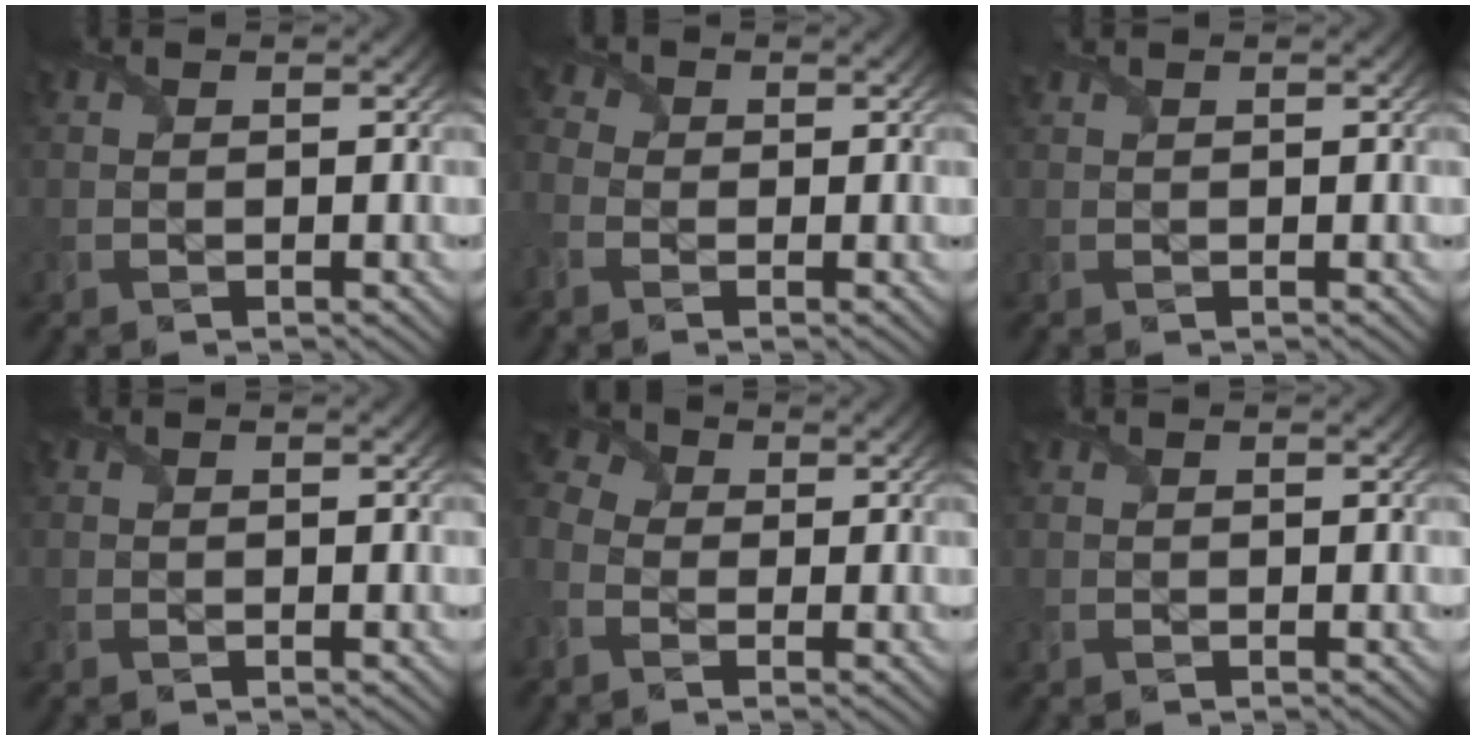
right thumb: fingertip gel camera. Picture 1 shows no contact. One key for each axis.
{"total": 3.1, "fx": -1.1, "fy": 2.5, "fz": 1.5, "tx": -0.052, "ty": 0.000, "tz": -0.028}
{"total": 0.7, "fx": 0.6, "fy": 0.0, "fz": 0.2, "tx": -0.009, "ty": 0.005, "tz": 0.017}
{"total": 0.0}
{"total": 5.0, "fx": -1.6, "fy": 3.7, "fz": 3.0, "tx": -0.093, "ty": -0.002, "tz": -0.044}
{"total": 0.0}